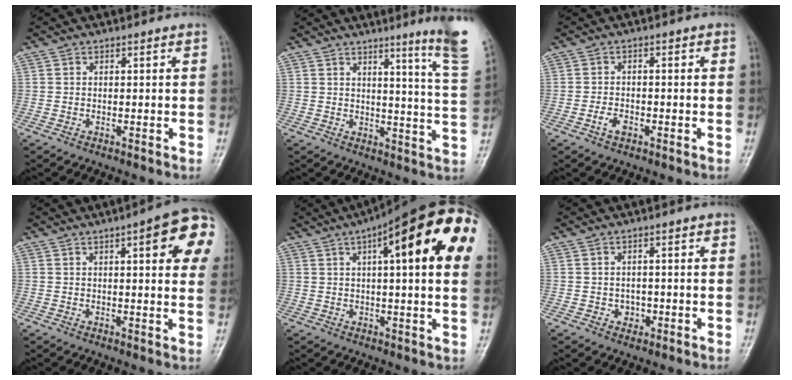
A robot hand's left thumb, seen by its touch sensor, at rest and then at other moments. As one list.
[{"total": 13.1, "force": [8.3, -0.1, 10.2], "torque": [-0.123, -0.063, 0.097]}, {"total": 2.6, "force": [-1.5, 1.6, 1.4], "torque": [-0.023, 0.011, -0.026]}, {"total": 13.9, "force": [4.6, 3.5, 12.6], "torque": [-0.128, -0.005, 0.046]}, {"total": 23.2, "force": [7.8, 5.9, 21.0], "torque": [-0.276, 0.027, 0.102]}, {"total": 2.3, "force": [-0.8, 2.0, 0.6], "torque": [0.009, 0.005, -0.009]}]